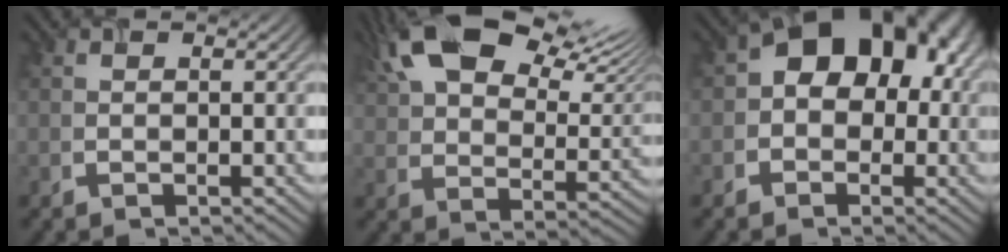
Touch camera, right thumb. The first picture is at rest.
{"total": 16.8, "force": [10.5, 7.7, 10.5], "torque": [-0.216, 0.023, 0.179]}
{"total": 10.6, "force": [1.4, 8.1, 6.7], "torque": [-0.071, 0.023, 0.001]}